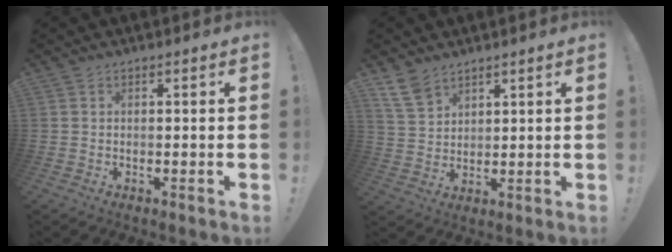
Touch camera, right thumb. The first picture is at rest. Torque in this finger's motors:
{"motor_torque": [0.91, 1.04, 0.04, -0.21, 0.00]}